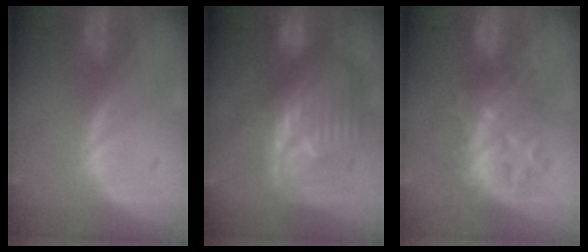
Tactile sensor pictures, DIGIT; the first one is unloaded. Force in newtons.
{"total": 12.3, "press": 10.7, "slide": 6.1}
{"total": 9.3, "press": 8.1, "slide": 4.6}